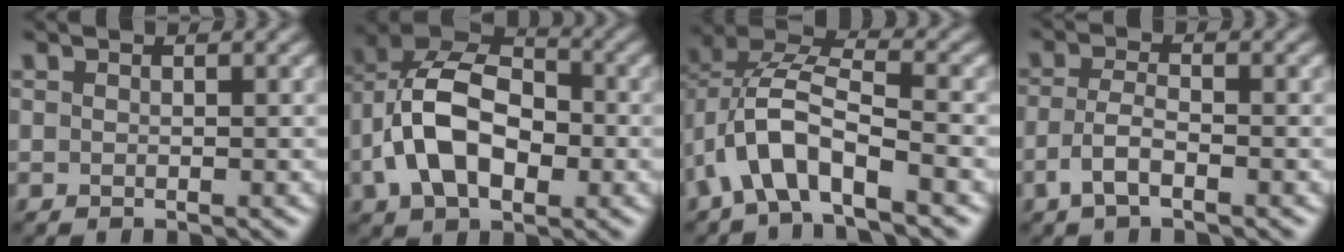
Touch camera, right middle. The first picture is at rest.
{"total": 9.7, "force": [-1.6, 6.0, 7.4], "torque": [-0.145, 0.021, -0.039]}
{"total": 7.5, "force": [-3.2, 3.3, 6.0], "torque": [-0.128, 0.010, -0.066]}
{"total": 2.6, "force": [-1.4, 0.8, 2.0], "torque": [-0.048, 0.002, -0.033]}